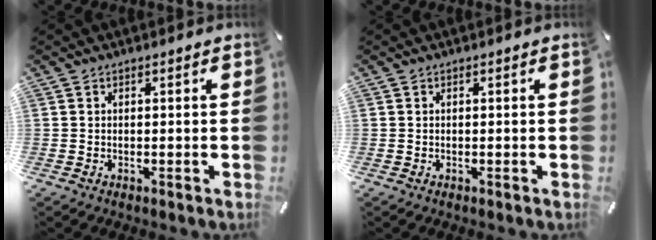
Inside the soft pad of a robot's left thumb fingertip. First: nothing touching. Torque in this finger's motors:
{"motor_torque": [0.00, 0.00, -0.06, -0.03, 0.00]}